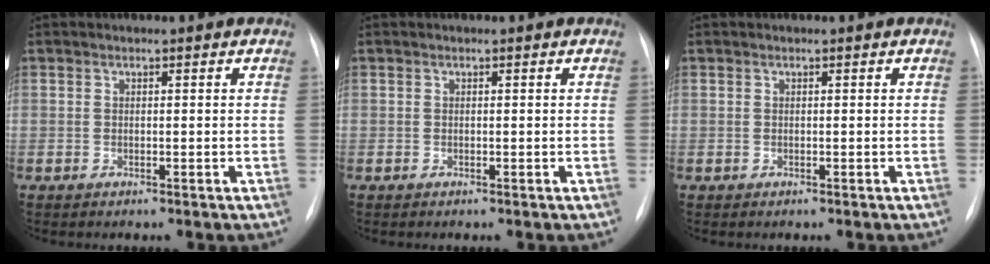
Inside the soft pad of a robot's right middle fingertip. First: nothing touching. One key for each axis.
{"total": 0.0}
{"total": 0.0}